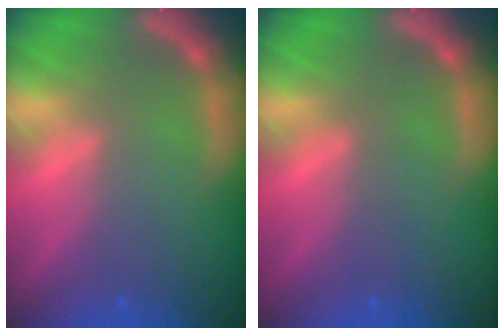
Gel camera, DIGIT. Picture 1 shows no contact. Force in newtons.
{"total": 0.0}